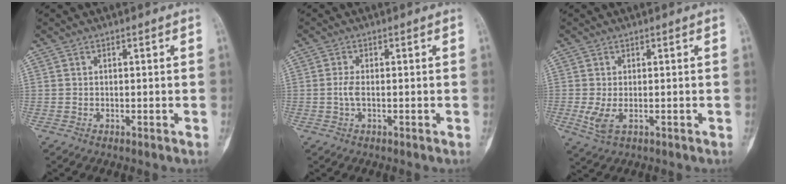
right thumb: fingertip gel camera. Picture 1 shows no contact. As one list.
[{"total": 2.1, "force": [-0.4, 0.7, 1.9], "torque": [-0.044, -0.001, -0.010]}, {"total": 3.8, "force": [-1.1, 1.7, 3.2], "torque": [-0.078, -0.013, -0.016]}]